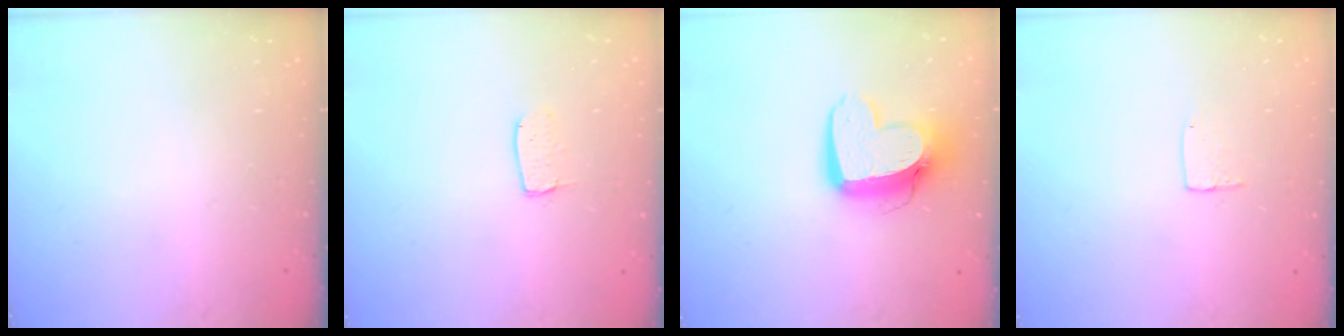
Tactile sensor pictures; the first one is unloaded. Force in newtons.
{"total": 3.6, "press": 3.6, "slide": 0.2}
{"total": 13.0, "press": 12.9, "slide": 1.4}
{"total": 3.6, "press": 3.6, "slide": 0.2}